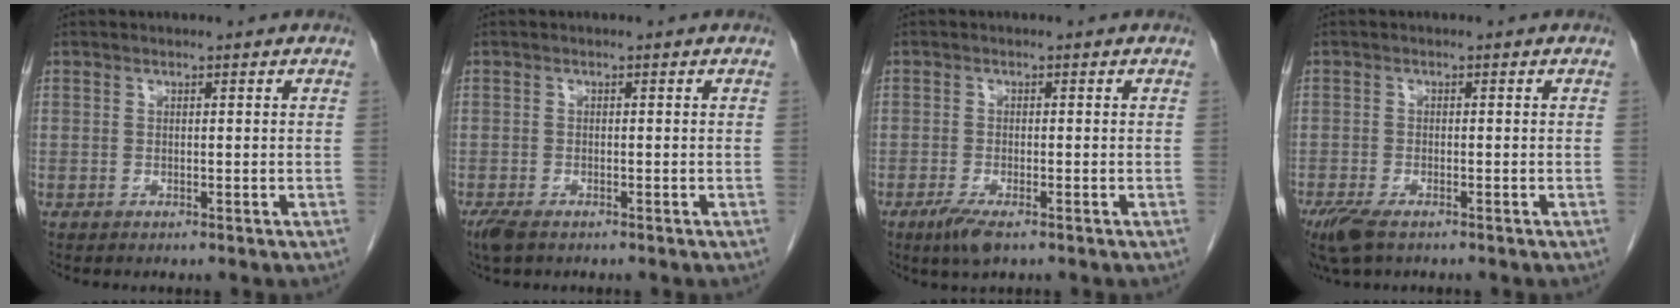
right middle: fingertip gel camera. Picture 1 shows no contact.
{"total": 3.2, "force": [-2.2, 1.3, 2.0], "torque": [-0.047, -0.010, -0.036]}
{"total": 3.5, "force": [-2.2, 0.7, 2.7], "torque": [-0.057, -0.008, -0.039]}
{"total": 5.1, "force": [-3.5, 1.8, 3.3], "torque": [-0.069, -0.014, -0.060]}